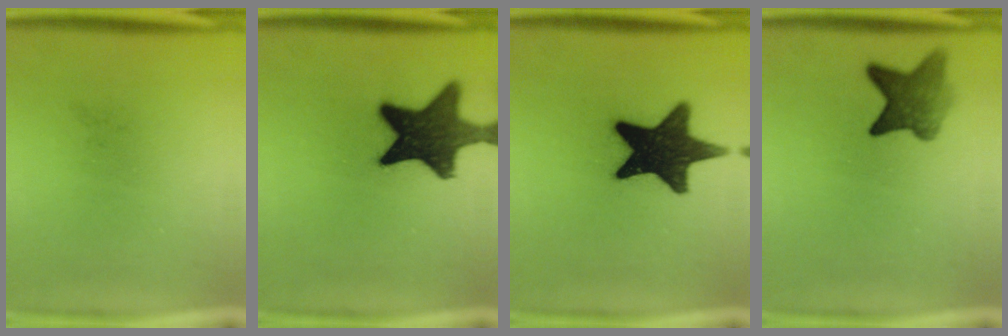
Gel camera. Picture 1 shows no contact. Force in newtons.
{"total": 16.1}
{"total": 17.0}
{"total": 6.5}